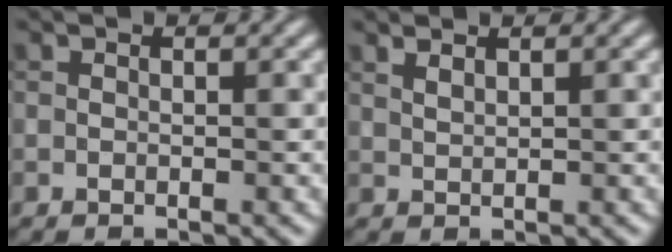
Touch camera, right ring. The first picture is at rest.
{"total": 1.3, "force": [1.0, 0.4, 0.6], "torque": [-0.010, 0.000, 0.019]}